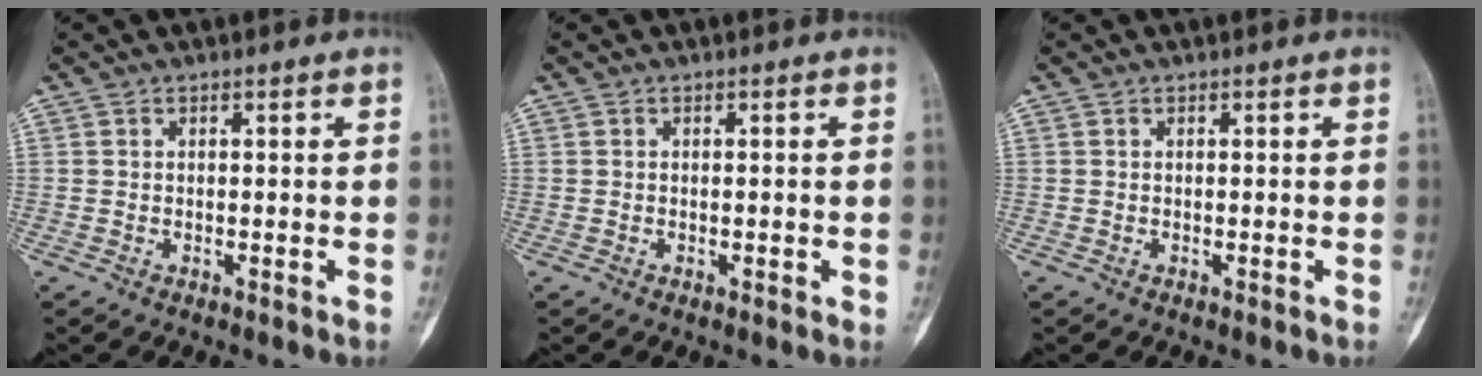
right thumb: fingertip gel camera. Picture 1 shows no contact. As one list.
[{"total": 0.6, "force": [-0.1, 0.4, 0.5], "torque": [-0.001, 0.000, -0.002]}, {"total": 0.0}]